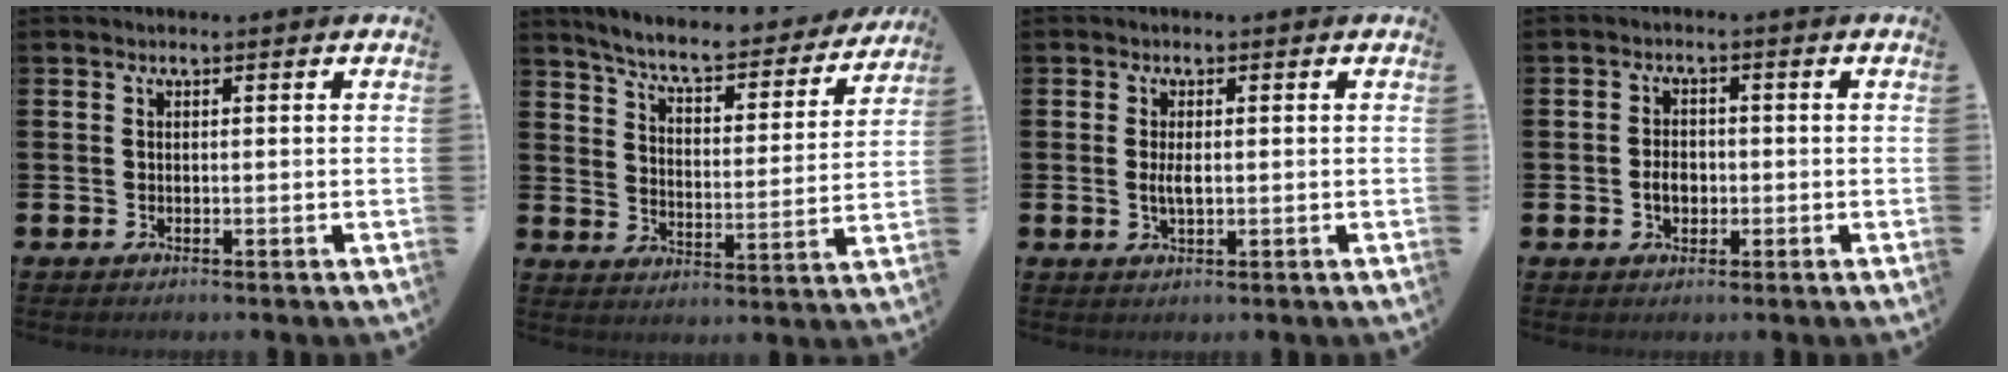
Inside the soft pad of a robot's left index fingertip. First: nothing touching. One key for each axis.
{"total": 6.8, "fx": 6.3, "fy": 1.0, "fz": 2.4, "tx": -0.074, "ty": -0.049, "tz": 0.103}
{"total": 2.1, "fx": 0.0, "fy": 0.8, "fz": 2.0, "tx": -0.034, "ty": 0.000, "tz": -0.002}
{"total": 2.7, "fx": -0.7, "fy": 2.0, "fz": 1.8, "tx": -0.015, "ty": -0.004, "tz": -0.019}